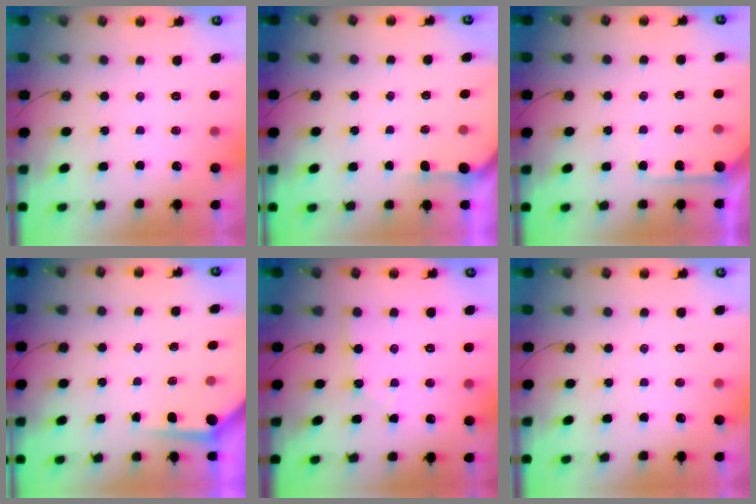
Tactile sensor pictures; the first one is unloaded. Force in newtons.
{"total": 1.2, "press": 1.2, "slide": 0.2}
{"total": 5.4, "press": 5.4, "slide": 0.4}
{"total": 3.6, "press": 3.6, "slide": 0.3}
{"total": 1.6, "press": 1.6, "slide": 0.3}
{"total": 0.0}